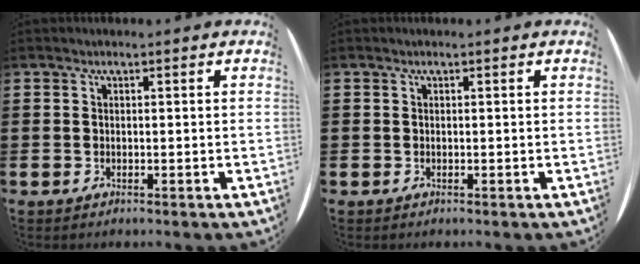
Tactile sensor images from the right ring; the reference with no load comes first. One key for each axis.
{"total": 0.0}